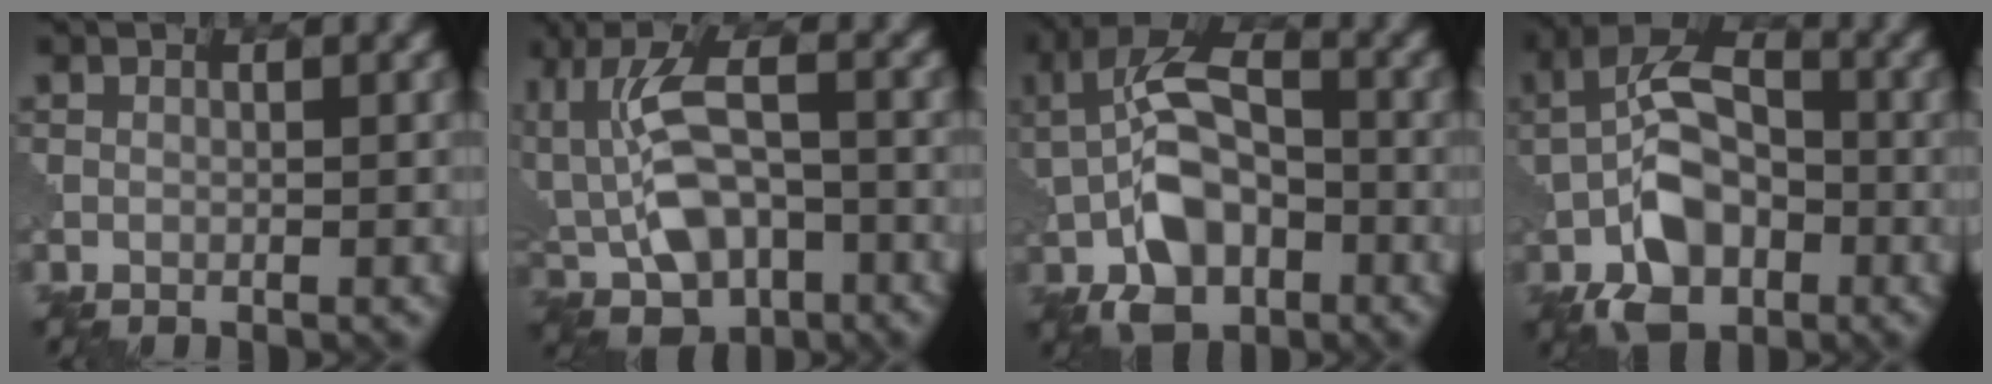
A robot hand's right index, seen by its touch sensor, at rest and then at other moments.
{"total": 8.6, "force": [-0.7, 5.0, 7.0], "torque": [-0.124, 0.011, -0.023]}
{"total": 9.3, "force": [-2.0, 5.5, 7.2], "torque": [-0.143, 0.006, -0.051]}
{"total": 9.3, "force": [-3.1, 5.5, 6.8], "torque": [-0.136, 0.006, -0.071]}